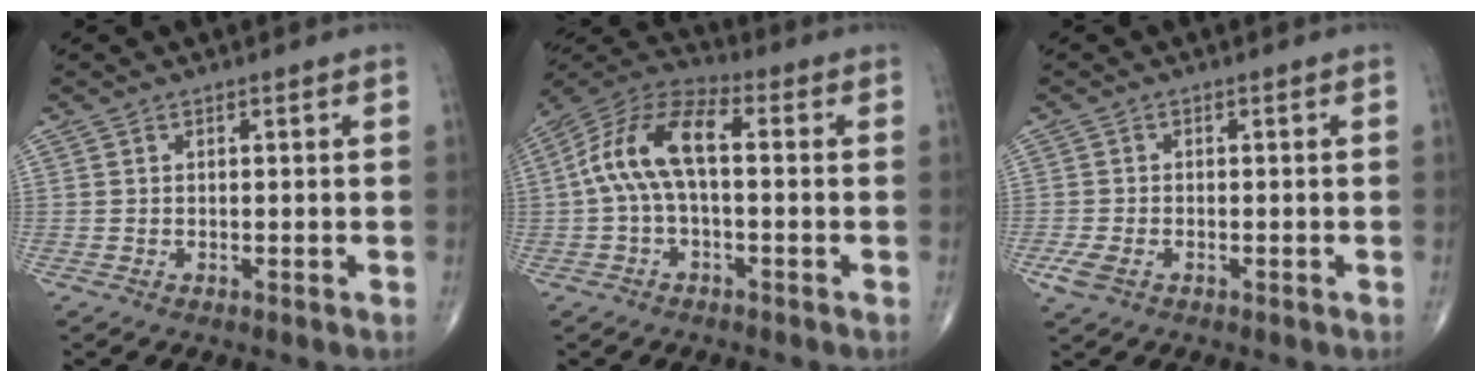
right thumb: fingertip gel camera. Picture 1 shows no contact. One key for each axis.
{"total": 12.2, "fx": 0.3, "fy": 5.8, "fz": 10.8, "tx": -0.214, "ty": 0.044, "tz": -0.006}
{"total": 3.2, "fx": -1.5, "fy": 1.8, "fz": 2.2, "tx": -0.056, "ty": -0.001, "tz": -0.028}